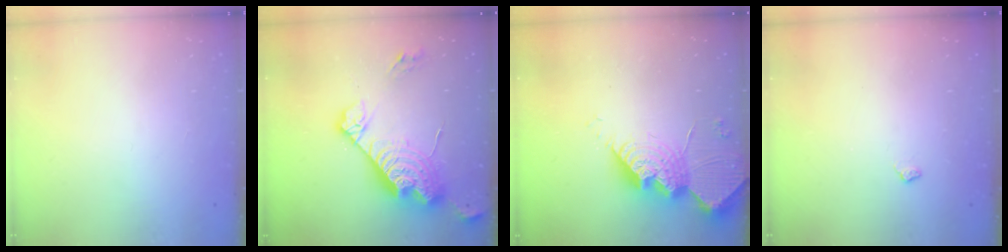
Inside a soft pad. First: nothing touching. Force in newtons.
{"total": 20.8, "press": 20.7, "slide": 1.7}
{"total": 16.8, "press": 16.7, "slide": 1.2}
{"total": 4.4, "press": 4.4, "slide": 0.6}